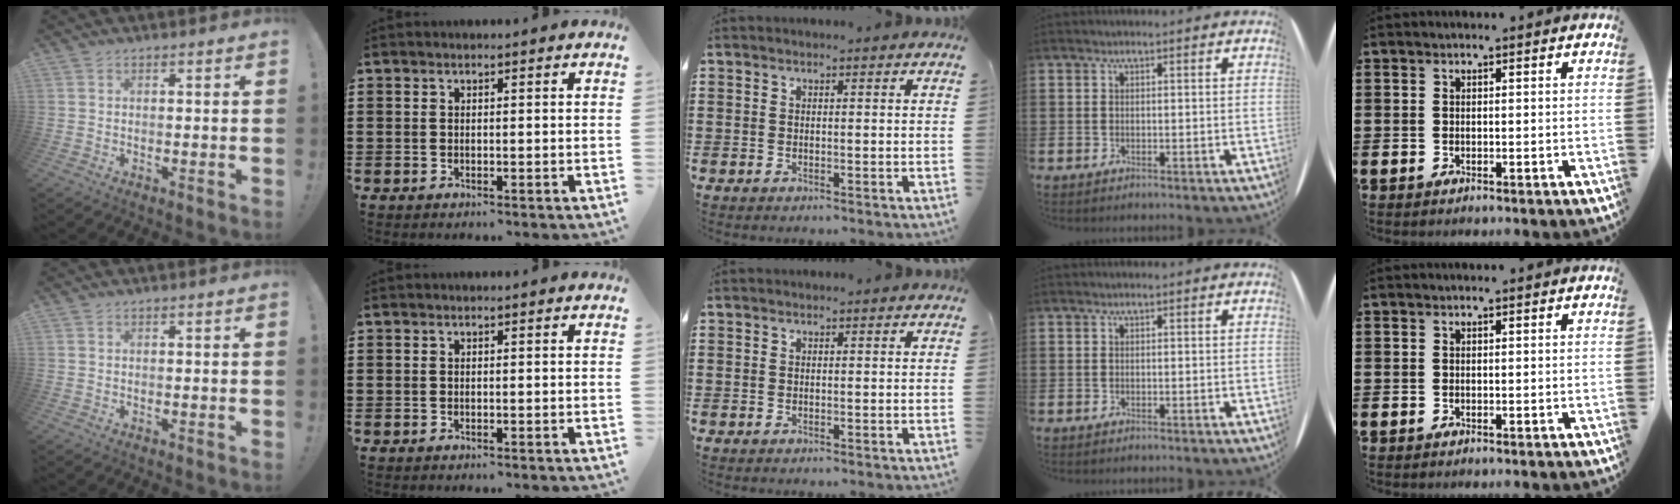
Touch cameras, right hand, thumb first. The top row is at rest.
{}